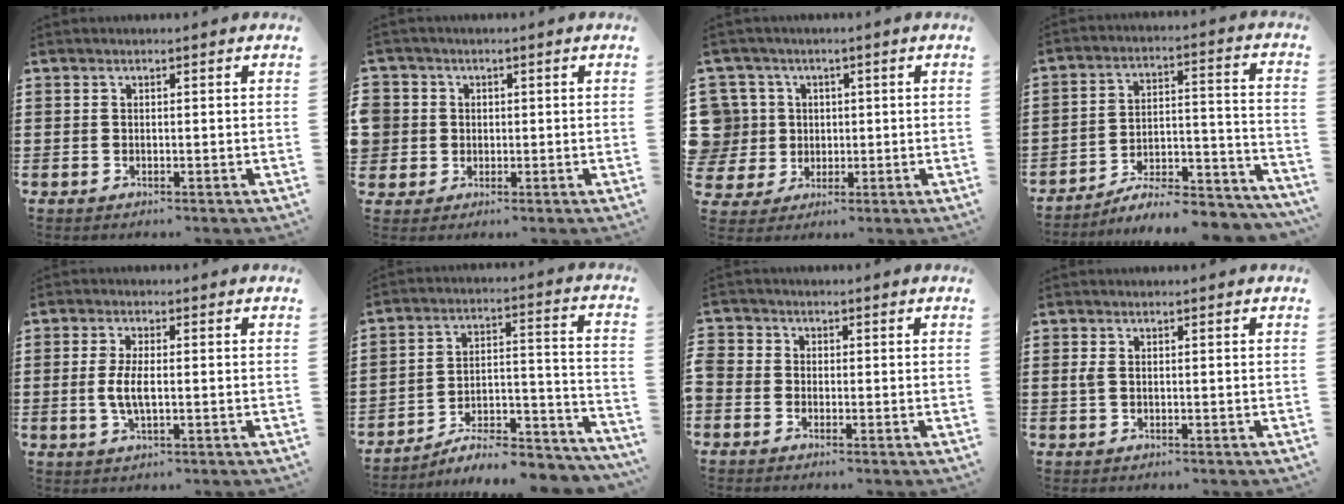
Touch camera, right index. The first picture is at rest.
{"total": 3.1, "force": [0.0, 3.1, 0.1], "torque": [-0.027, 0.007, -0.005]}
{"total": 6.7, "force": [1.1, 6.5, 1.1], "torque": [-0.070, 0.013, 0.020]}
{"total": 7.5, "force": [-6.7, 1.3, 3.1], "torque": [-0.039, 0.011, -0.128]}
{"total": 4.5, "force": [-0.5, 1.3, 4.2], "torque": [-0.096, -0.006, -0.016]}
{"total": 7.8, "force": [-6.8, 1.7, 3.3], "torque": [-0.041, 0.011, -0.128]}
{"total": 1.5, "force": [-1.2, 1.0, 0.1], "torque": [-0.008, 0.002, -0.027]}
{"total": 1.4, "force": [0.1, 0.6, 1.3], "torque": [-0.035, 0.000, -0.002]}